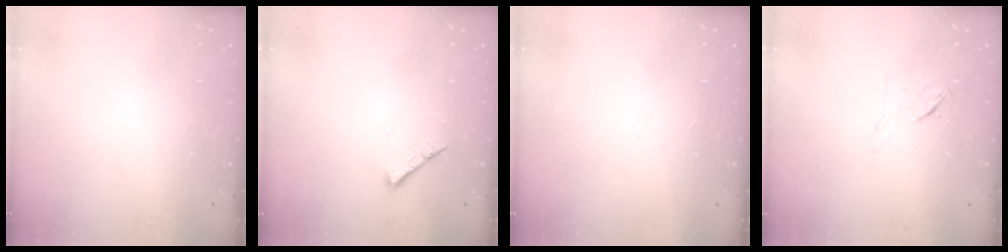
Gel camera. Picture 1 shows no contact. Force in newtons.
{"total": 4.3, "press": 4.3, "slide": 0.5}
{"total": 1.7, "press": 1.7, "slide": 0.1}
{"total": 5.8, "press": 5.7, "slide": 1.2}